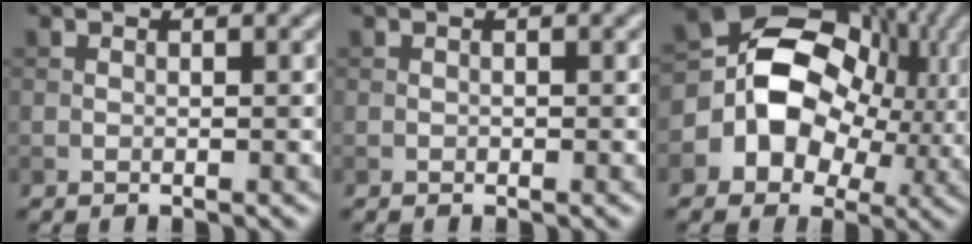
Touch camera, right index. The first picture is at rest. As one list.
[{"total": 0.0}, {"total": 12.2, "force": [0.5, 9.9, 7.1], "torque": [-0.127, -0.001, -0.006]}]